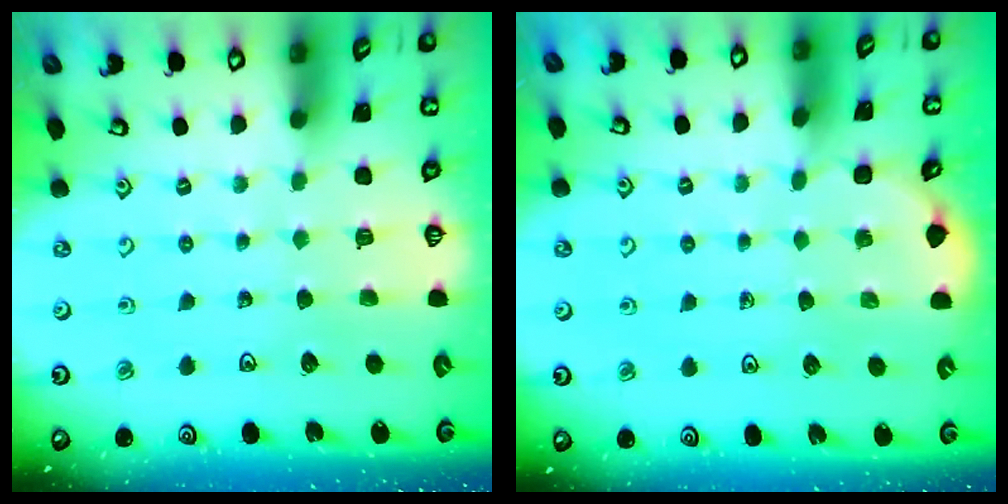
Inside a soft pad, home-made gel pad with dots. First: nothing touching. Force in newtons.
{"total": 2.4, "press": 2.4, "slide": 0.1}